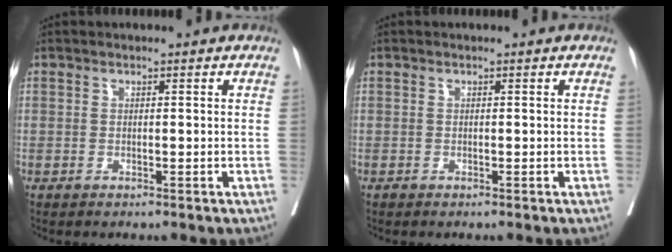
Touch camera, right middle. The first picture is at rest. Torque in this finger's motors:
{"motor_torque": [0.00, 0.00, -0.01, 0.00]}